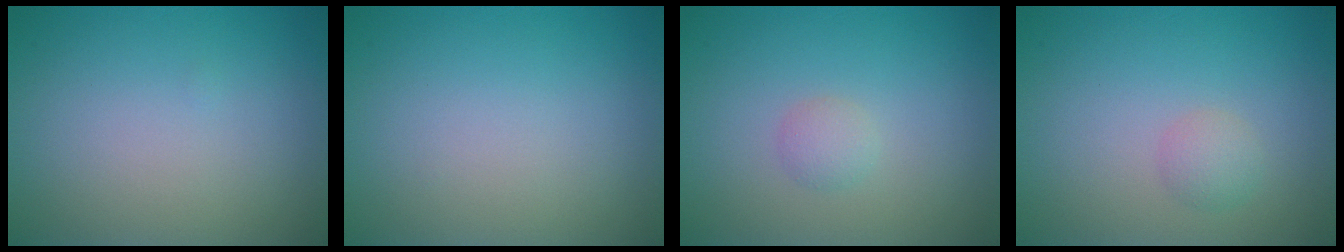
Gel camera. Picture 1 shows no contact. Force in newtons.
{"total": 0.0}
{"total": 1.1, "press": 1.1, "slide": 0.1}
{"total": 1.4, "press": 1.4, "slide": 0.0}